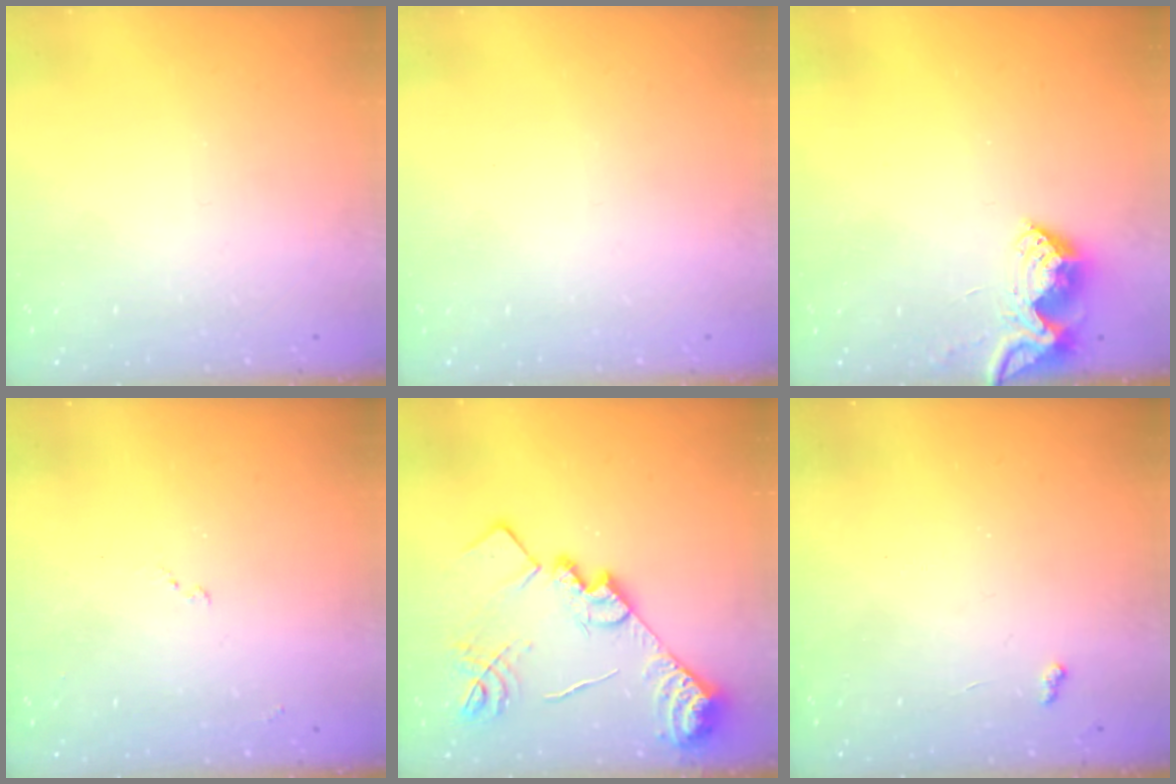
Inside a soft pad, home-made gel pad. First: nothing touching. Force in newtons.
{"total": 0.0}
{"total": 7.4, "press": 7.3, "slide": 0.5}
{"total": 8.0, "press": 7.9, "slide": 0.7}
{"total": 19.6, "press": 19.5, "slide": 1.6}
{"total": 3.1, "press": 3.0, "slide": 0.4}